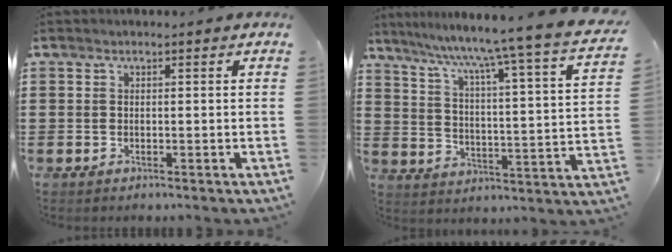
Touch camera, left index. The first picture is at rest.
{"total": 6.8, "force": [5.6, -1.6, 3.6], "torque": [-0.085, -0.062, 0.076]}